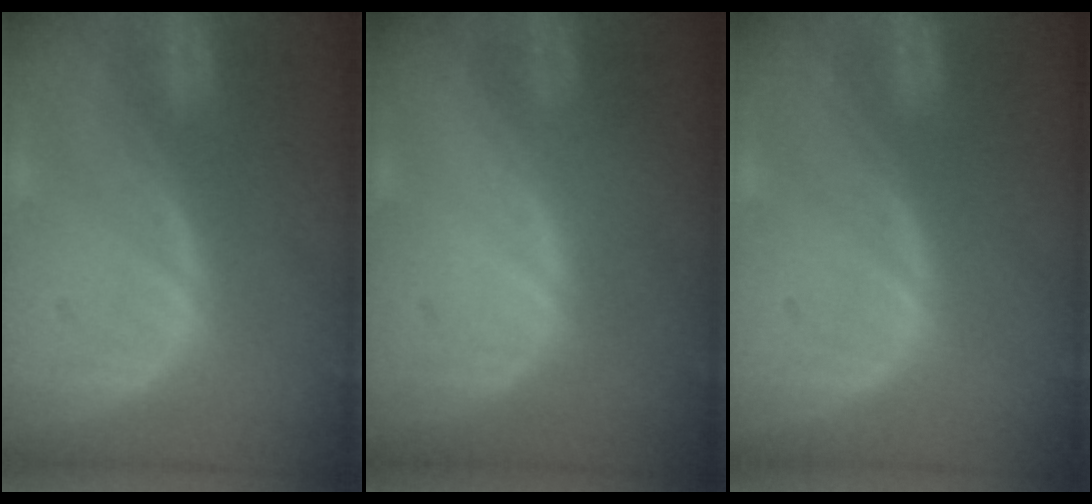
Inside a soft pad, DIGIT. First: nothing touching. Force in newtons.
{"total": 0.0}
{"total": 0.0}